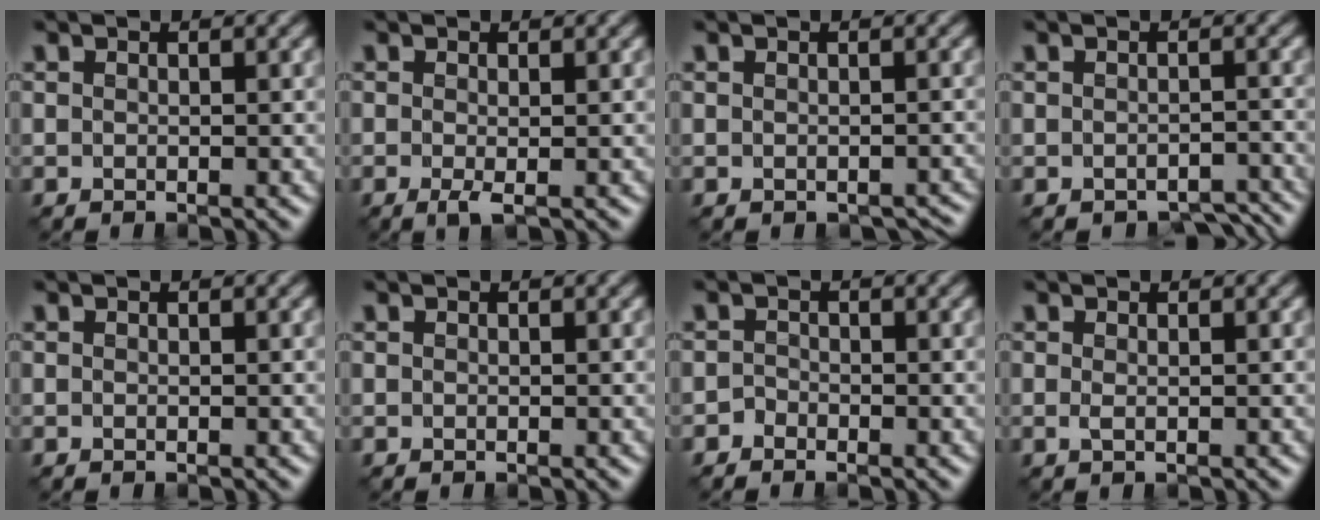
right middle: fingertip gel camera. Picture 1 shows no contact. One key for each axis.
{"total": 1.1, "fx": -0.4, "fy": 0.1, "fz": 1.0, "tx": -0.022, "ty": -0.001, "tz": -0.008}
{"total": 1.1, "fx": -0.6, "fy": 0.9, "fz": 0.3, "tx": 0.000, "ty": -0.011, "tz": -0.002}
{"total": 3.3, "fx": -2.8, "fy": 1.4, "fz": 0.9, "tx": -0.006, "ty": -0.005, "tz": -0.034}
{"total": 0.0}
{"total": 0.0}
{"total": 1.1, "fx": -1.0, "fy": 0.4, "fz": -0.1, "tx": 0.007, "ty": -0.002, "tz": -0.020}
{"total": 0.6, "fx": 0.0, "fy": 0.2, "fz": 0.5, "tx": -0.014, "ty": -0.002, "tz": 0.001}